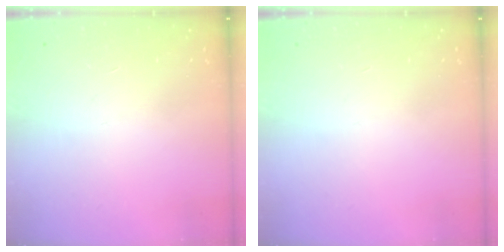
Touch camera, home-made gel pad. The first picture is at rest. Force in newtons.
{"total": 0.0}